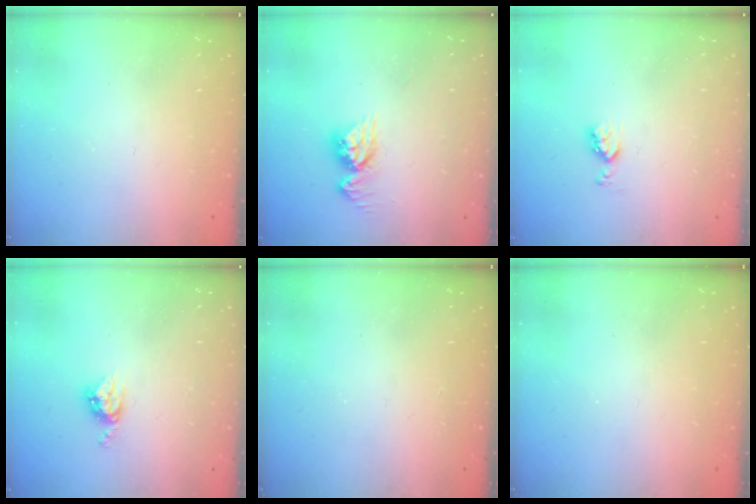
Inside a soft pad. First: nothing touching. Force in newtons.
{"total": 9.4, "press": 9.4, "slide": 0.9}
{"total": 4.4, "press": 4.3, "slide": 0.7}
{"total": 4.9, "press": 4.8, "slide": 0.2}
{"total": 1.7, "press": 1.7, "slide": 0.2}
{"total": 0.0}